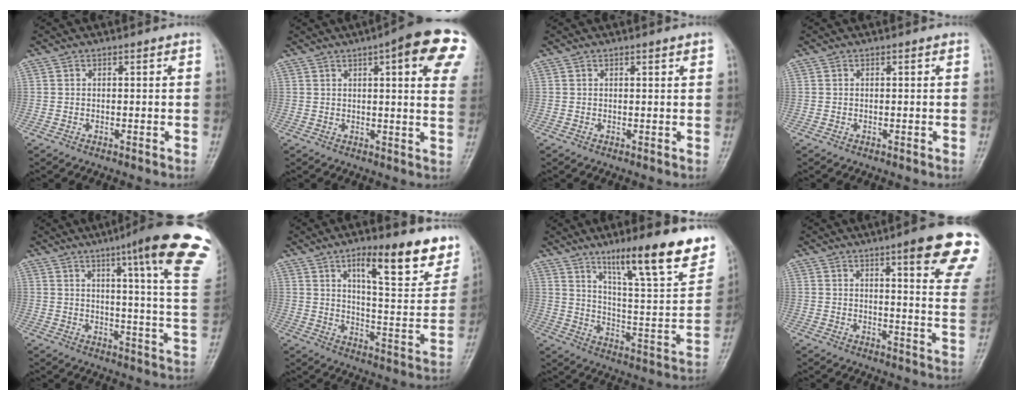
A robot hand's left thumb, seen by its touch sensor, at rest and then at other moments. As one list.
[{"total": 16.9, "force": [7.1, 3.8, 14.9], "torque": [-0.172, -0.009, 0.078]}, {"total": 1.2, "force": [0.8, 0.1, 0.9], "torque": [-0.012, -0.002, 0.010]}, {"total": 0.0}, {"total": 22.6, "force": [13.1, 2.3, 18.3], "torque": [-0.213, -0.057, 0.152]}, {"total": 17.9, "force": [10.8, 5.1, 13.3], "torque": [-0.136, -0.062, 0.160]}, {"total": 21.9, "force": [13.9, 4.2, 16.4], "torque": [-0.211, -0.063, 0.218]}, {"total": 16.9, "force": [10.1, 2.5, 13.3], "torque": [-0.143, -0.041, 0.114]}]